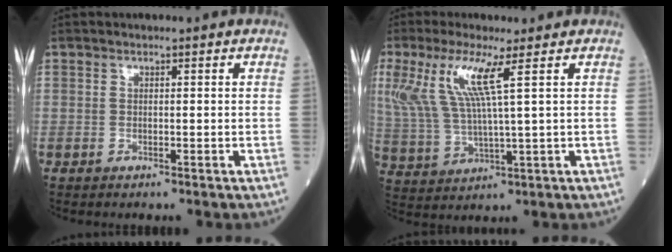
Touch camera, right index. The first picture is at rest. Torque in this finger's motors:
{"motor_torque": [1.43, 0.70, 0.72, 0.21]}